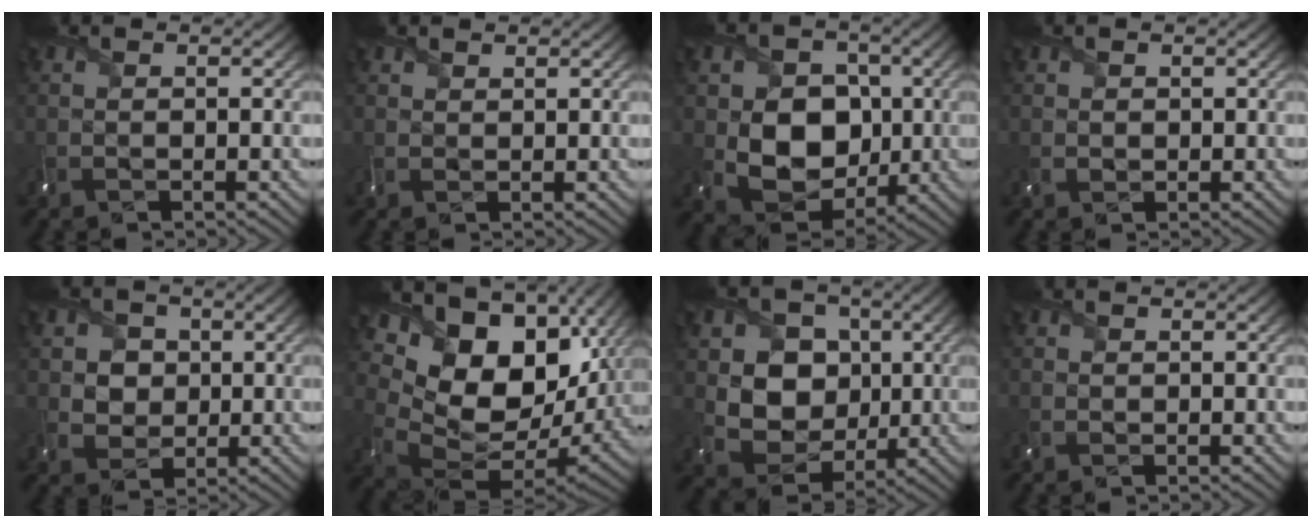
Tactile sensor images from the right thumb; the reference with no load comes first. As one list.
[{"total": 1.1, "force": [1.0, 0.4, 0.2], "torque": [-0.008, 0.002, 0.025]}, {"total": 10.6, "force": [-0.3, 8.4, 6.5], "torque": [-0.124, -0.014, -0.010]}, {"total": 1.2, "force": [0.4, 1.1, 0.4], "torque": [-0.010, -0.002, 0.010]}, {"total": 5.0, "force": [1.2, 4.5, 1.9], "torque": [-0.062, -0.004, 0.012]}, {"total": 18.3, "force": [6.7, 11.9, 12.1], "torque": [-0.219, -0.012, 0.144]}, {"total": 10.0, "force": [1.5, 8.6, 4.9], "torque": [-0.115, 0.000, 0.021]}, {"total": 0.9, "force": [0.2, 0.9, 0.2], "torque": [-0.004, -0.002, 0.005]}]